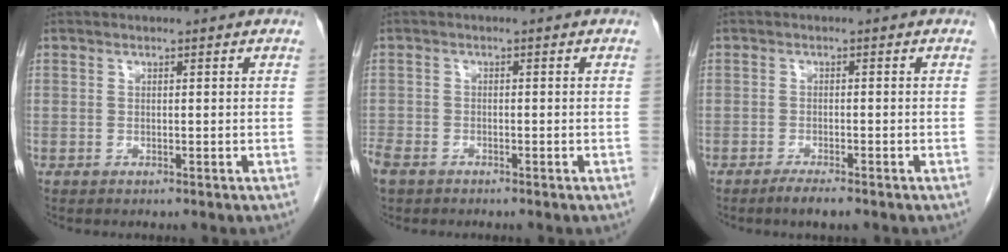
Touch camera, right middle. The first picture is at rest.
{"total": 4.3, "force": [-3.2, 2.2, 1.9], "torque": [-0.043, -0.006, -0.060]}
{"total": 2.4, "force": [-1.8, 0.1, 1.5], "torque": [-0.034, -0.005, -0.033]}